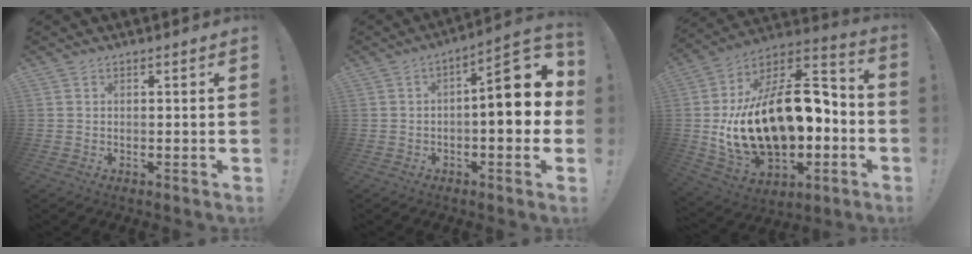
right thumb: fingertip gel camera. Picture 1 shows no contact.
{"total": 13.7, "force": [0.8, 5.0, 12.7], "torque": [-0.156, -0.004, 0.003]}
{"total": 28.5, "force": [-1.1, 17.5, 22.5], "torque": [-0.392, 0.000, 0.012]}